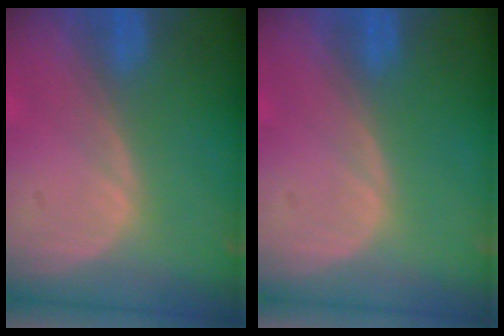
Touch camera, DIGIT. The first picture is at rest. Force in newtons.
{"total": 0.0}